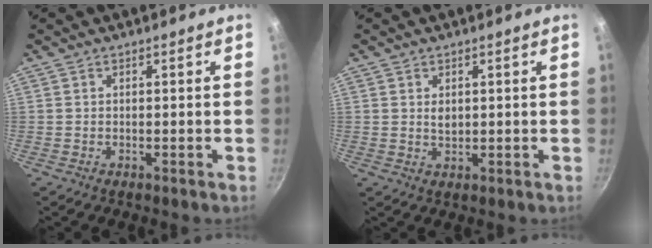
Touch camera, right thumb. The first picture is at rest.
{"total": 2.1, "force": [0.6, 1.3, 1.5], "torque": [-0.025, -0.001, 0.014]}